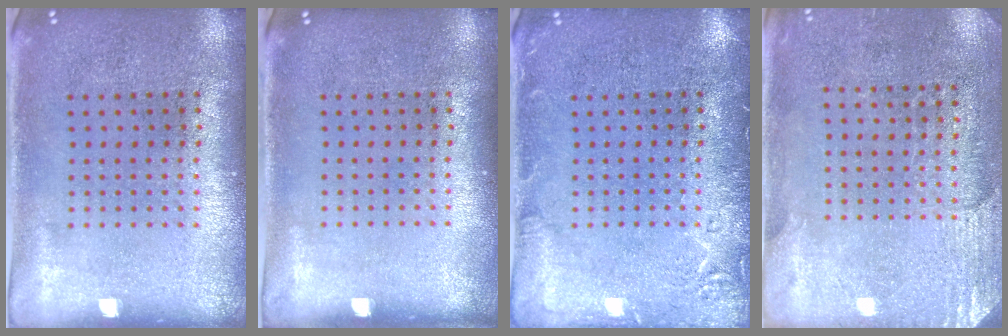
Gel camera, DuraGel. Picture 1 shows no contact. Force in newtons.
{"total": 0.0}
{"total": 2.2, "press": 2.2, "slide": 0.4}
{"total": 2.7, "press": 2.5, "slide": 1.1}